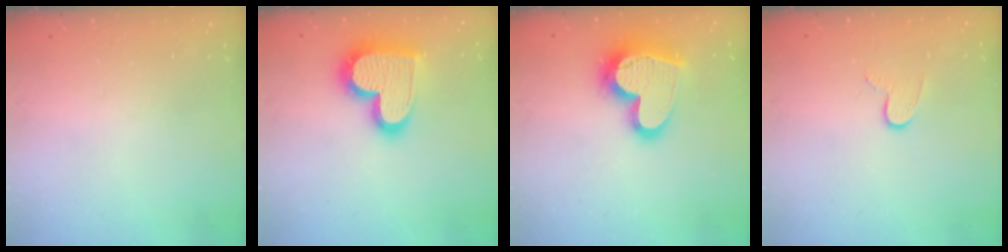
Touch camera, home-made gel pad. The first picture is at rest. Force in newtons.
{"total": 20.7, "press": 20.7, "slide": 1.5}
{"total": 17.9, "press": 17.8, "slide": 1.7}
{"total": 6.0, "press": 6.0, "slide": 0.5}